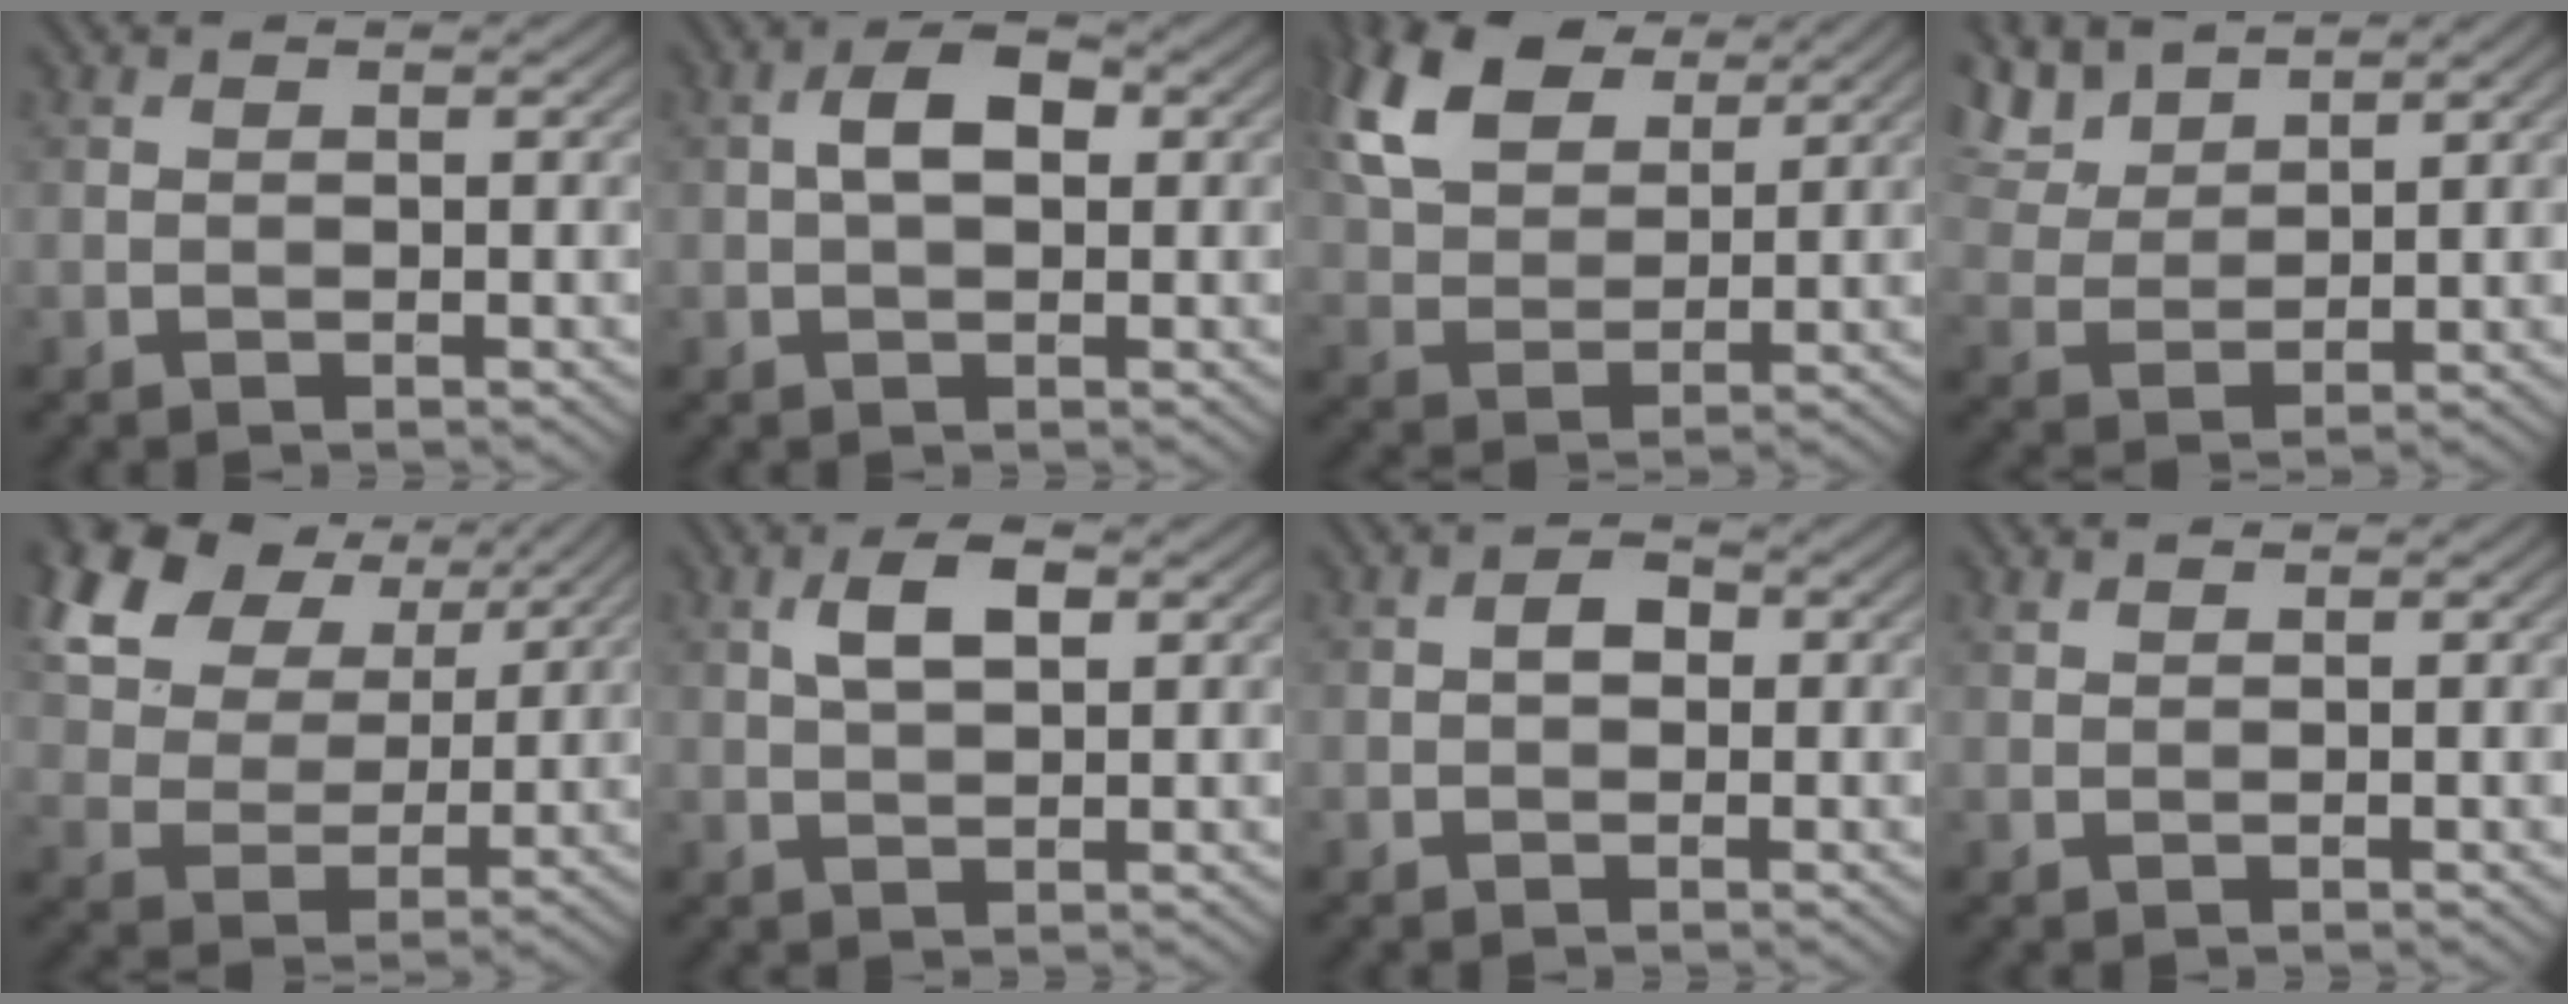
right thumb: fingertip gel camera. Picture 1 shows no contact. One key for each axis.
{"total": 4.2, "fx": 0.5, "fy": 2.3, "fz": 3.4, "tx": -0.064, "ty": 0.009, "tz": 0.003}
{"total": 12.5, "fx": 6.8, "fy": 7.2, "fz": 7.6, "tx": -0.197, "ty": 0.025, "tz": 0.132}
{"total": 7.0, "fx": 5.4, "fy": 2.8, "fz": 3.5, "tx": -0.091, "ty": 0.010, "tz": 0.108}
{"total": 16.5, "fx": 8.6, "fy": 10.8, "fz": 9.0, "tx": -0.247, "ty": 0.030, "tz": 0.185}
{"total": 4.2, "fx": 1.5, "fy": 1.9, "fz": 3.5, "tx": -0.073, "ty": 0.007, "tz": 0.028}
{"total": 2.2, "fx": 0.0, "fy": 1.6, "fz": 1.4, "tx": -0.026, "ty": 0.001, "tz": -0.005}
{"total": 0.7, "fx": 0.7, "fy": 0.2, "fz": 0.2, "tx": -0.009, "ty": 0.001, "tz": 0.016}